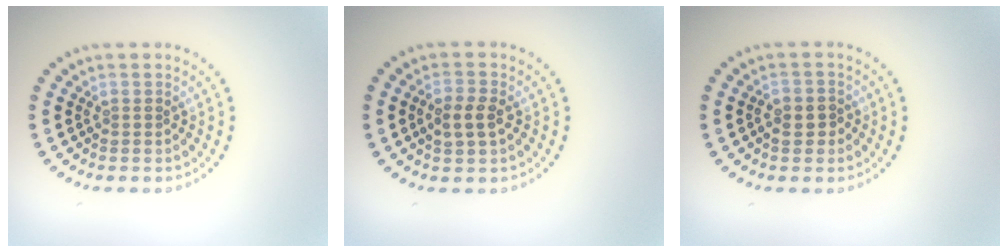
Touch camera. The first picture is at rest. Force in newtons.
{"total": 2.4, "press": 2.4, "slide": 0.3}
{"total": 1.6, "press": 1.5, "slide": 0.5}